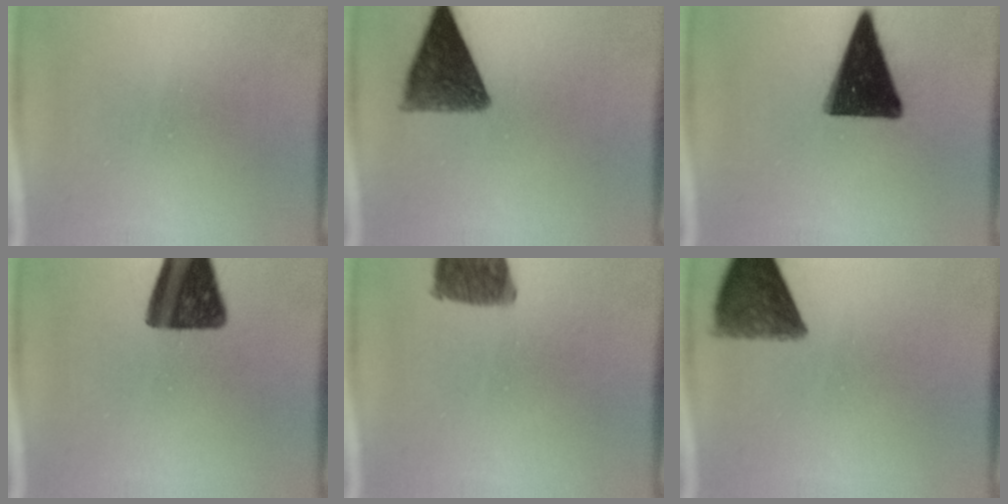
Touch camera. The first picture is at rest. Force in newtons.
{"total": 10.4}
{"total": 15.9}
{"total": 14.7}
{"total": 10.0}
{"total": 9.2}